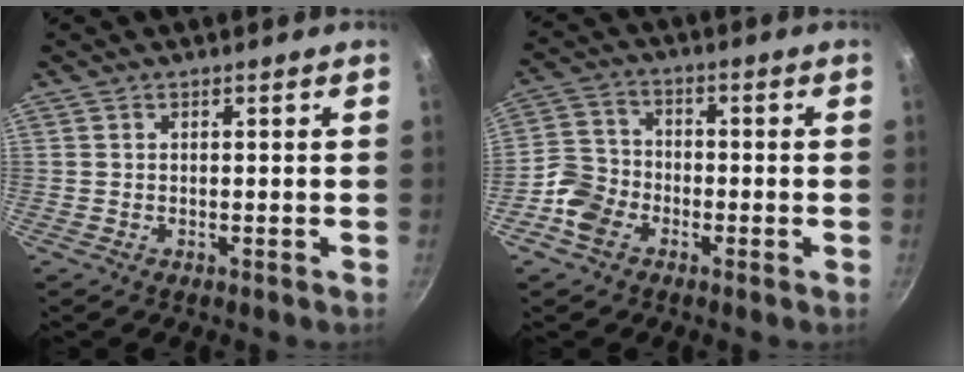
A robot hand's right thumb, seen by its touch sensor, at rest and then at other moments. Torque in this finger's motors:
{"motor_torque": [2.08, 1.61, 0.00, -0.08, 0.13]}